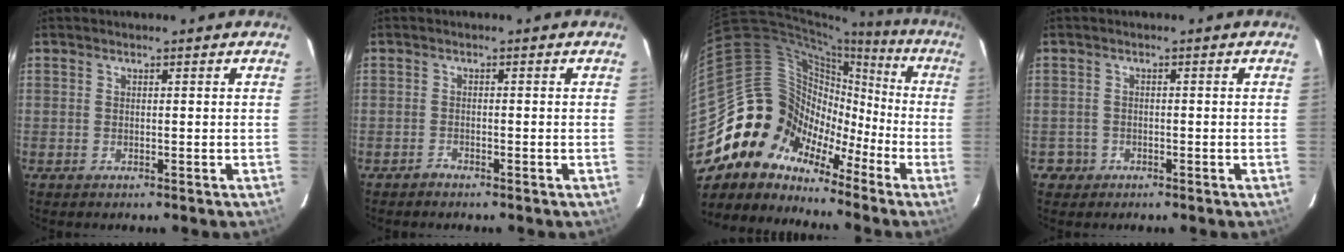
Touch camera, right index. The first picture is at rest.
{"total": 0.9, "force": [-0.9, 0.1, 0.0], "torque": [-0.004, 0.002, -0.018]}
{"total": 14.2, "force": [-8.0, 11.6, 1.9], "torque": [-0.037, 0.062, -0.157]}
{"total": 2.5, "force": [-1.1, 2.2, -0.1], "torque": [-0.002, 0.012, -0.014]}